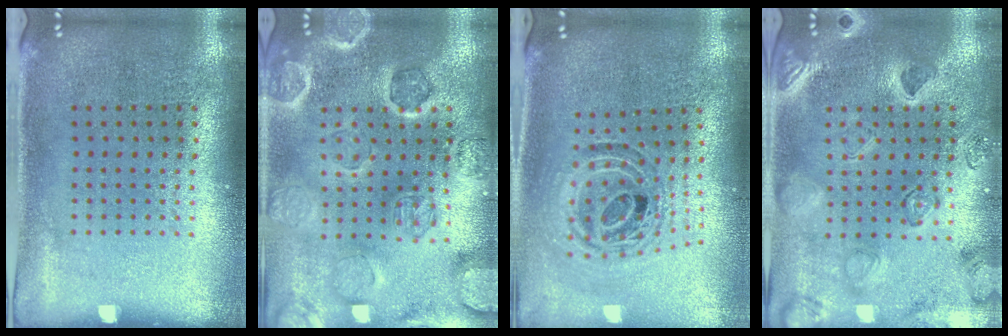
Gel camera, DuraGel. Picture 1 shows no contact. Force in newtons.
{"total": 2.6, "press": 2.6, "slide": 0.2}
{"total": 1.1, "press": 1.0, "slide": 0.4}
{"total": 2.4, "press": 2.4, "slide": 0.5}